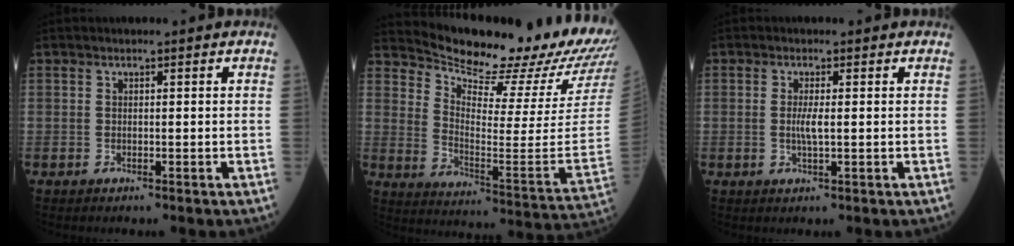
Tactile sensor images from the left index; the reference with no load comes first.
{"total": 23.2, "force": [21.8, 1.2, 7.8], "torque": [-0.139, -0.126, 0.285]}
{"total": 2.2, "force": [-0.1, 0.3, 2.1], "torque": [-0.047, -0.004, -0.002]}